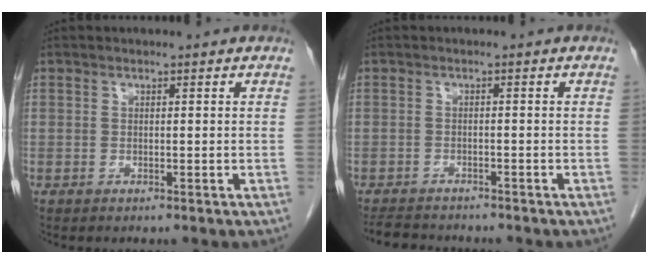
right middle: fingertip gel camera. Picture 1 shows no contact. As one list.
[{"total": 5.6, "force": [-5.3, 1.1, 1.4], "torque": [-0.024, -0.012, -0.082]}]